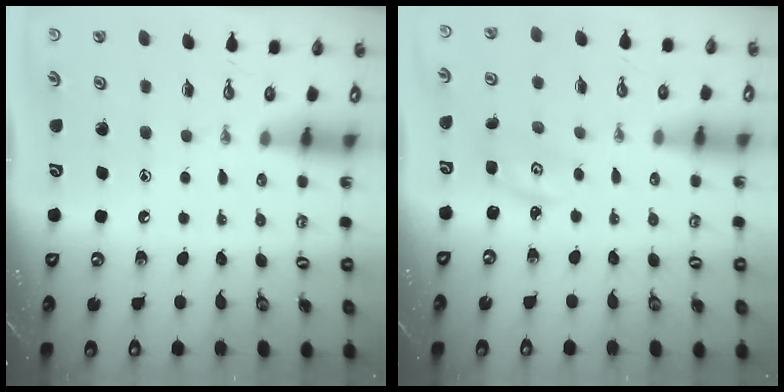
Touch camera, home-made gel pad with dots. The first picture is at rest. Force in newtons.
{"total": 2.3, "press": 2.3, "slide": 0.3}